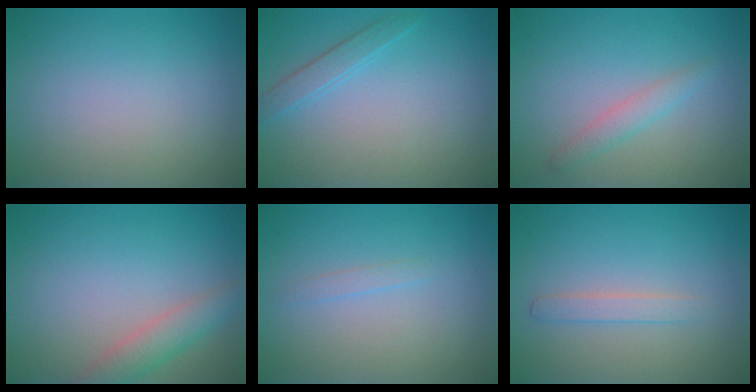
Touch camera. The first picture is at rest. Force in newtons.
{"total": 1.6, "press": 1.6, "slide": 0.1}
{"total": 1.6, "press": 1.6, "slide": 0.0}
{"total": 2.9, "press": 2.9, "slide": 0.1}
{"total": 0.7, "press": 0.7, "slide": 0.1}
{"total": 1.4, "press": 1.4, "slide": 0.0}